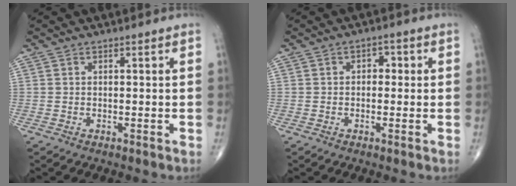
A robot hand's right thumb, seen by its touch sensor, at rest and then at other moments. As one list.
[{"total": 2.5, "force": [0.2, 1.8, 1.8], "torque": [-0.008, 0.009, -0.005]}]